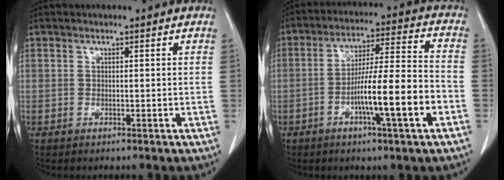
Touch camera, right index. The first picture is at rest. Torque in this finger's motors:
{"motor_torque": [1.65, -0.49, 0.65, 0.21]}